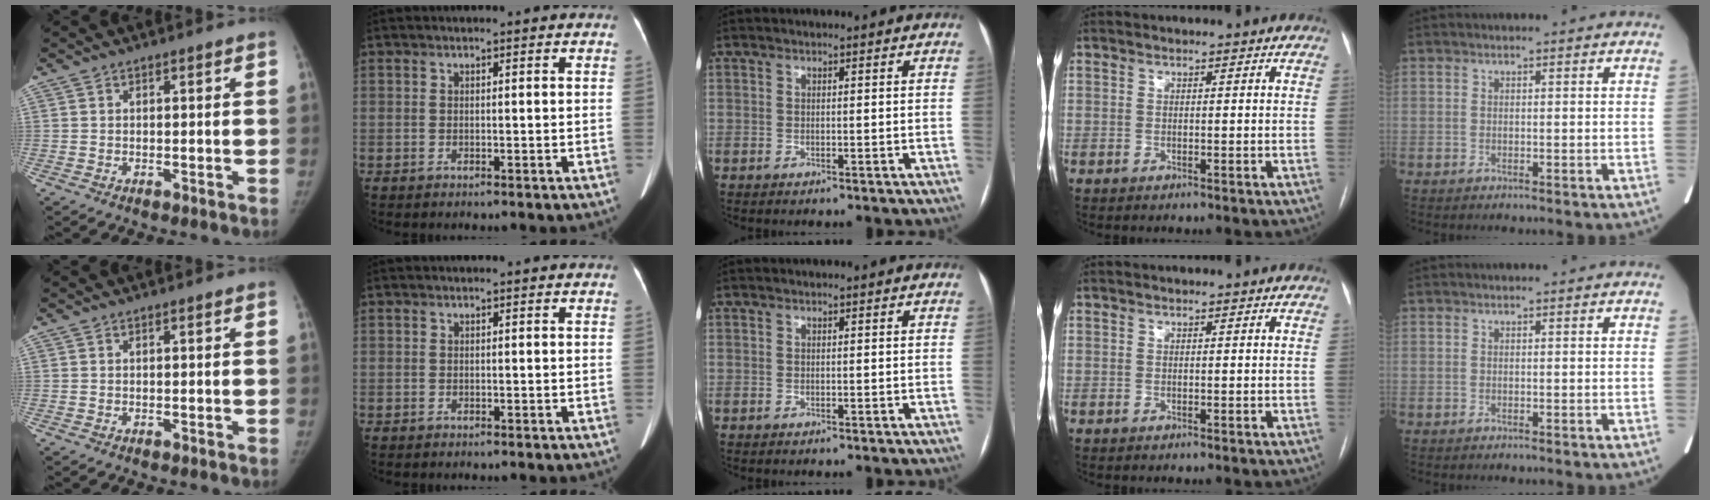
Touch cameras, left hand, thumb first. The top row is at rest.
{}